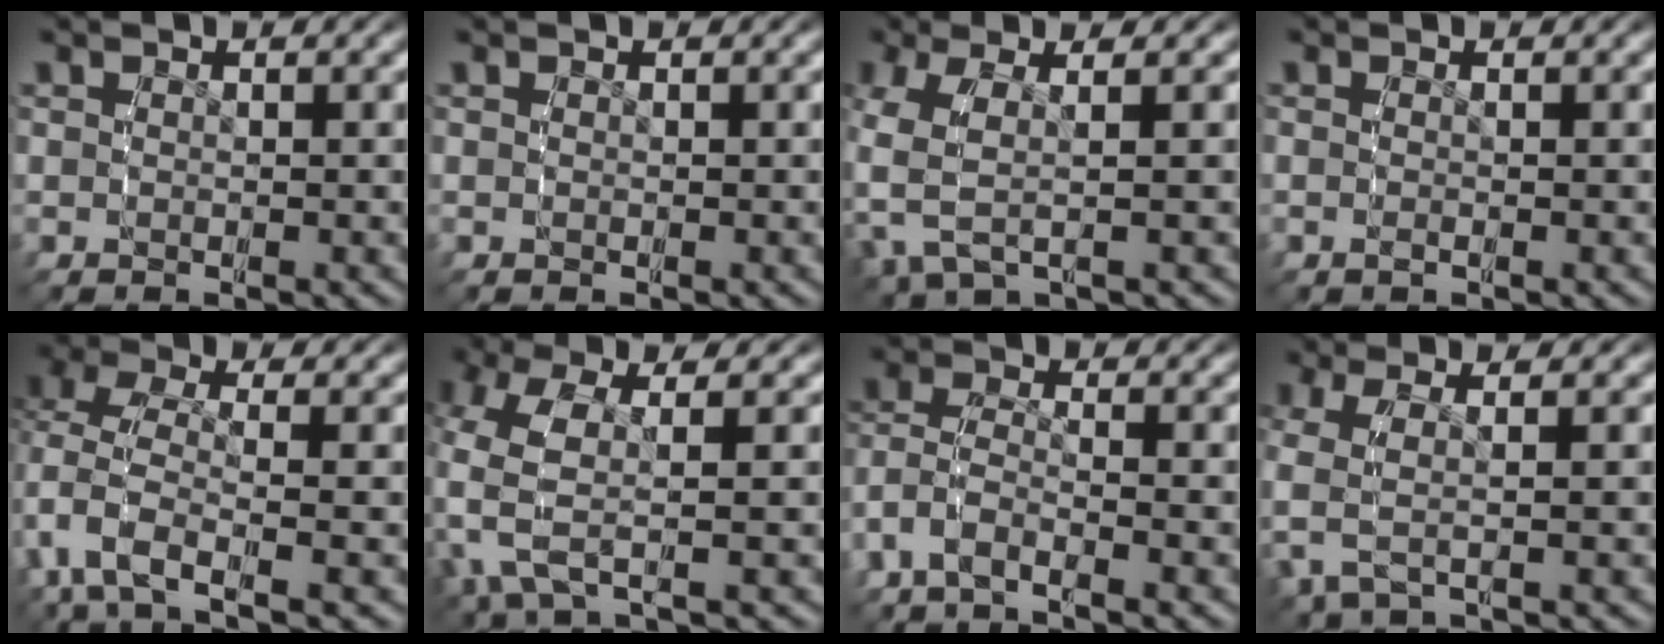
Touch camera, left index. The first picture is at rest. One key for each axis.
{"total": 0.0}
{"total": 6.5, "fx": 0.3, "fy": 4.5, "fz": 4.7, "tx": -0.120, "ty": -0.001, "tz": 0.005}
{"total": 0.6, "fx": -0.3, "fy": 0.3, "fz": 0.4, "tx": -0.012, "ty": 0.001, "tz": -0.006}
{"total": 5.4, "fx": -1.1, "fy": 3.3, "fz": 4.1, "tx": -0.121, "ty": -0.026, "tz": -0.007}
{"total": 5.3, "fx": 0.8, "fy": 2.9, "fz": 4.4, "tx": -0.128, "ty": -0.001, "tz": 0.018}
{"total": 3.7, "fx": -1.2, "fy": 2.9, "fz": 2.0, "tx": -0.068, "ty": -0.019, "tz": -0.018}
{"total": 4.3, "fx": 0.8, "fy": 2.4, "fz": 3.6, "tx": -0.086, "ty": 0.010, "tz": 0.009}